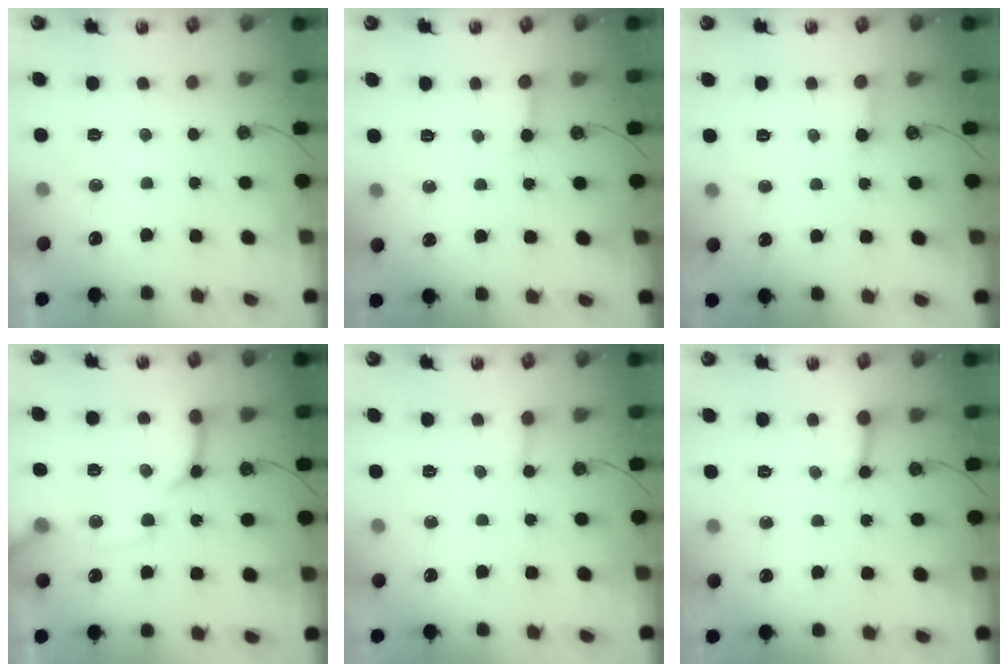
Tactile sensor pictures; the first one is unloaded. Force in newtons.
{"total": 3.0, "press": 2.9, "slide": 0.5}
{"total": 2.5, "press": 2.5, "slide": 0.1}
{"total": 15.2, "press": 15.1, "slide": 1.8}
{"total": 2.7, "press": 2.7, "slide": 0.2}
{"total": 4.1, "press": 4.1, "slide": 0.5}